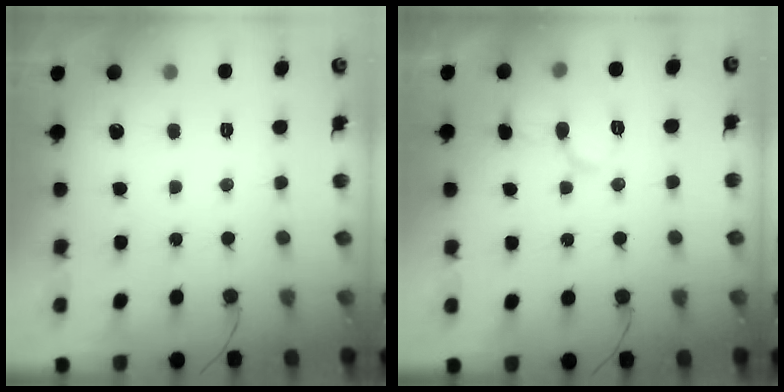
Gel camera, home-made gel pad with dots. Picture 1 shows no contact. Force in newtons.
{"total": 8.0, "press": 8.0, "slide": 0.6}